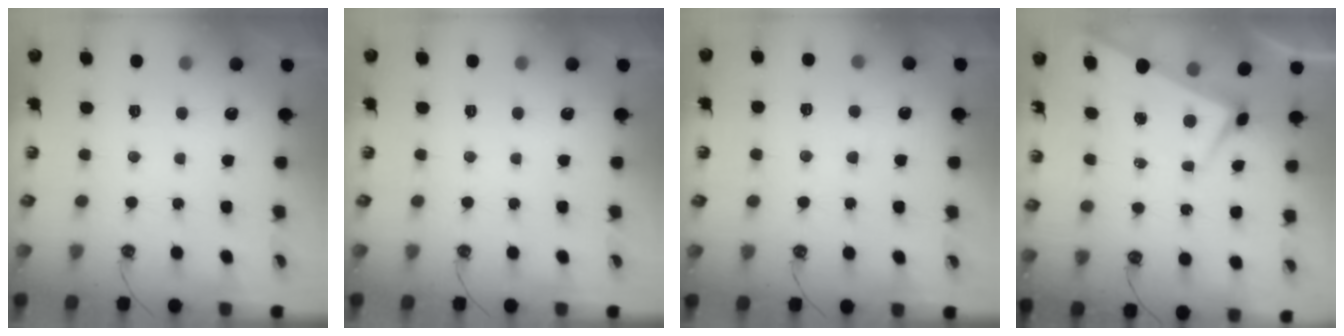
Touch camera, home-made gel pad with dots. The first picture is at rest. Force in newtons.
{"total": 0.0}
{"total": 3.5, "press": 3.4, "slide": 0.8}
{"total": 2.8, "press": 2.7, "slide": 0.6}